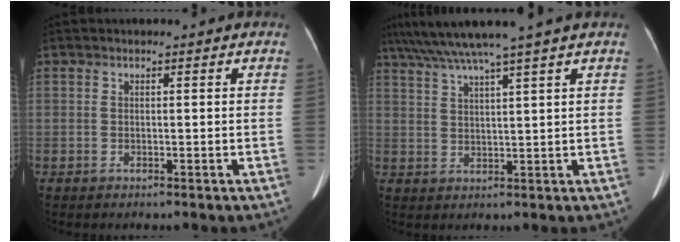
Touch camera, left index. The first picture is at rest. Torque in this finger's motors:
{"motor_torque": [0.63, -0.84, 0.15, 0.17]}